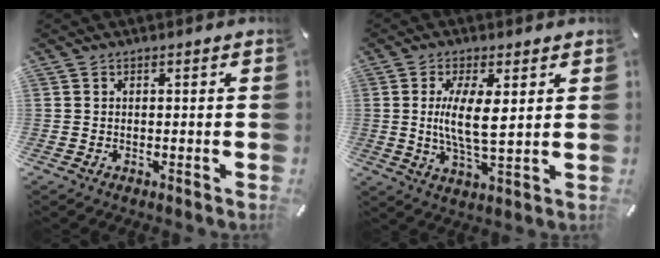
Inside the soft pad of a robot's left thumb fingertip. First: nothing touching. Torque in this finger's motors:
{"motor_torque": [0.13, 0.51, 0.31, -0.05, 0.15]}